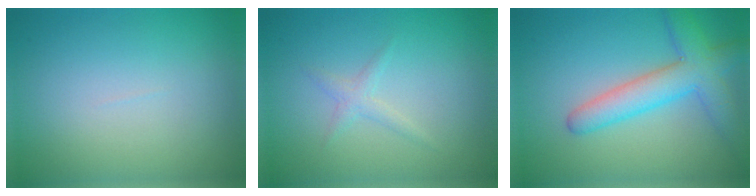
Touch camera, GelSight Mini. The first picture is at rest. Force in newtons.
{"total": 1.2, "press": 1.2, "slide": 0.0}
{"total": 5.3, "press": 5.3, "slide": 0.3}